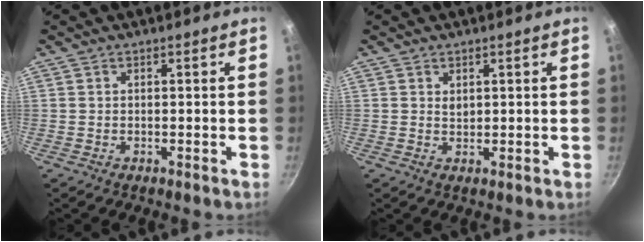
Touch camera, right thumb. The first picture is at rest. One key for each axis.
{"total": 1.1, "fx": 0.6, "fy": 0.8, "fz": 0.6, "tx": -0.006, "ty": -0.004, "tz": 0.010}